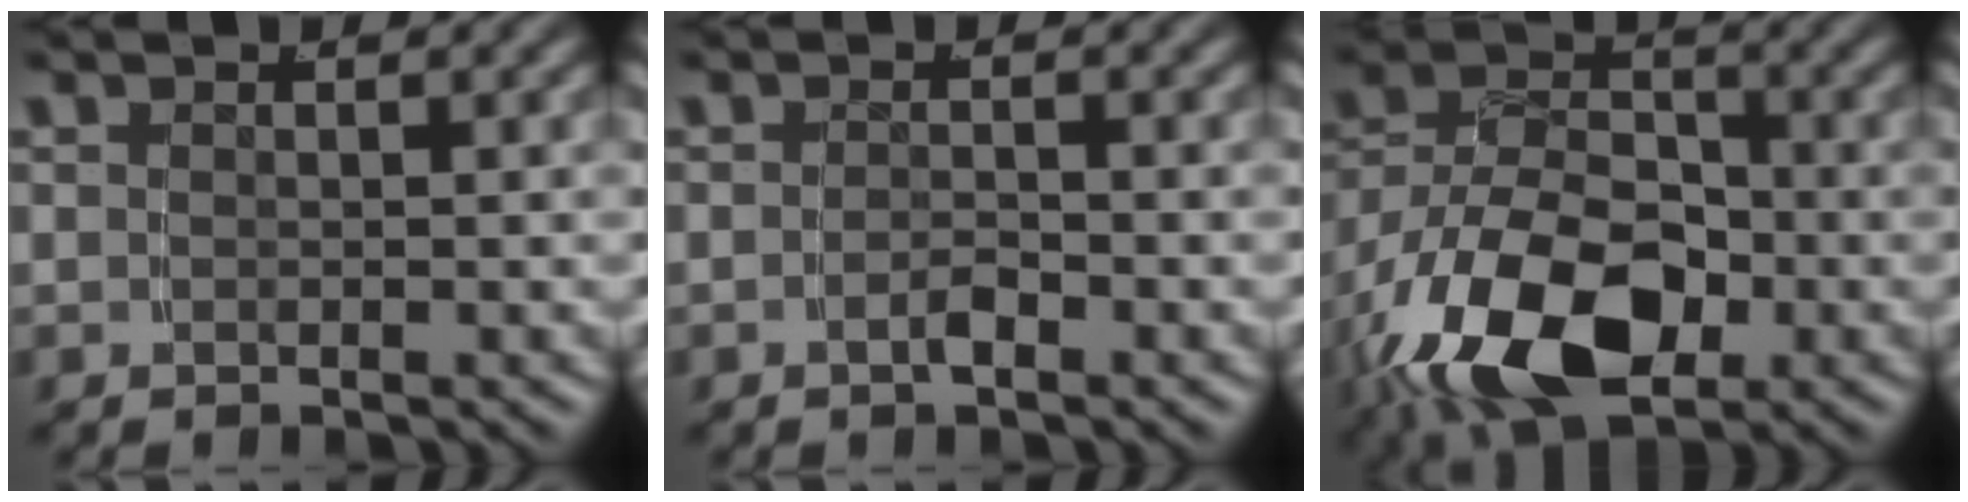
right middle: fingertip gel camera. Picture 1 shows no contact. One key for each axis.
{"total": 1.2, "fx": -0.9, "fy": 0.0, "fz": 0.8, "tx": -0.010, "ty": 0.002, "tz": -0.017}
{"total": 11.6, "fx": -3.6, "fy": 7.3, "fz": 8.3, "tx": -0.155, "ty": -0.042, "tz": -0.045}